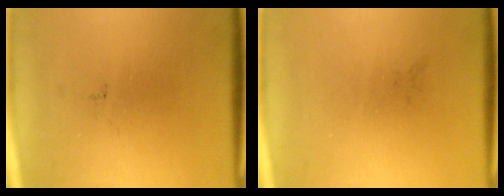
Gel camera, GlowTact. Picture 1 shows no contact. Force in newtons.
{"total": 0.0}